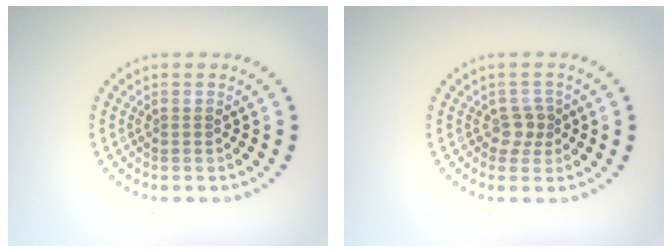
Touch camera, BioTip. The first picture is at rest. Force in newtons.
{"total": 1.7, "press": 1.3, "slide": 1.0}